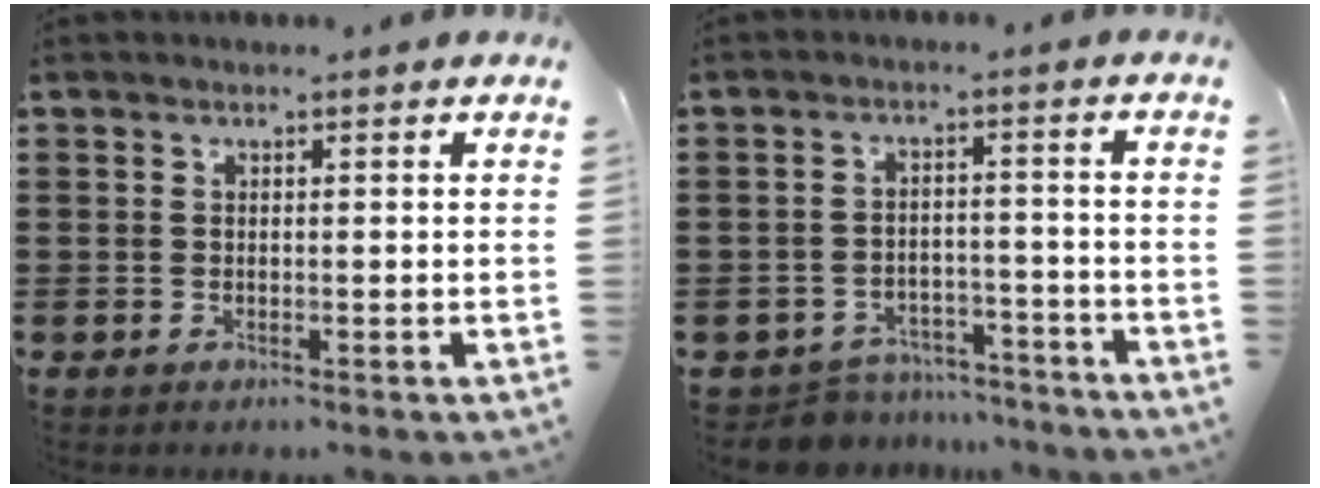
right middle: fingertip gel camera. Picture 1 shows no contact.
{"total": 5.5, "force": [-5.4, 1.0, 0.0], "torque": [0.001, 0.017, -0.107]}